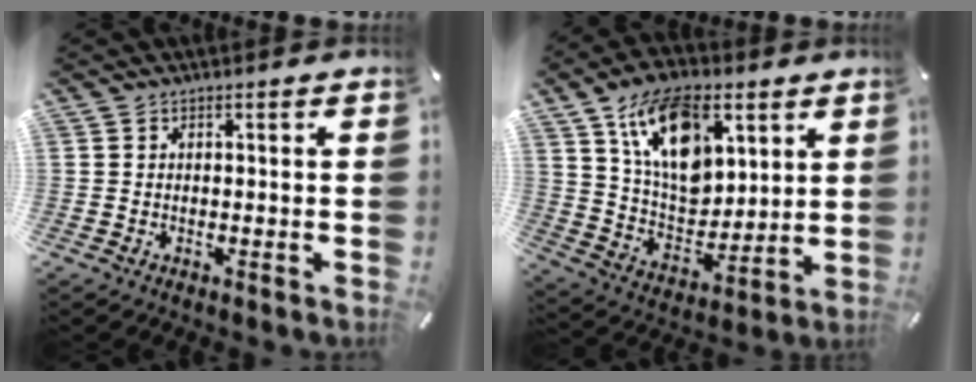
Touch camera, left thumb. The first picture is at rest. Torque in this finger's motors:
{"motor_torque": [2.50, 2.51, 1.45, -1.32, 0.36]}